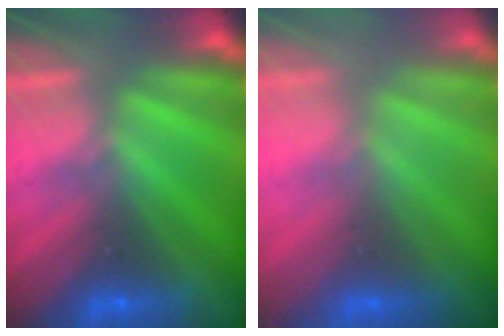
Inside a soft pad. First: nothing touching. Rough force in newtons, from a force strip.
{"total": 2.7}